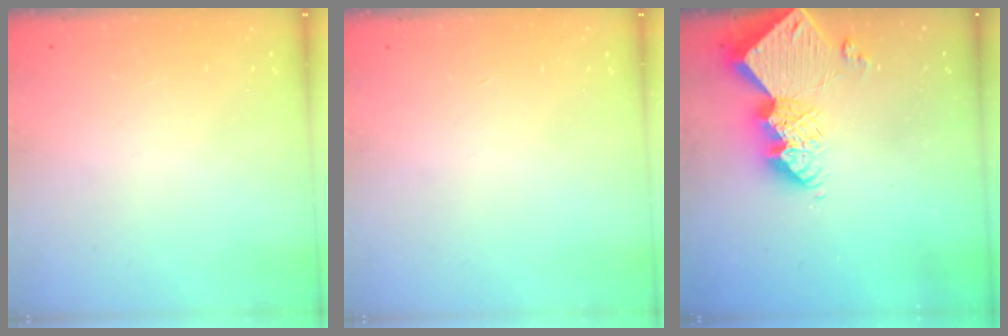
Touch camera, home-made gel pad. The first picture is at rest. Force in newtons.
{"total": 0.0}
{"total": 16.7, "press": 16.6, "slide": 1.4}